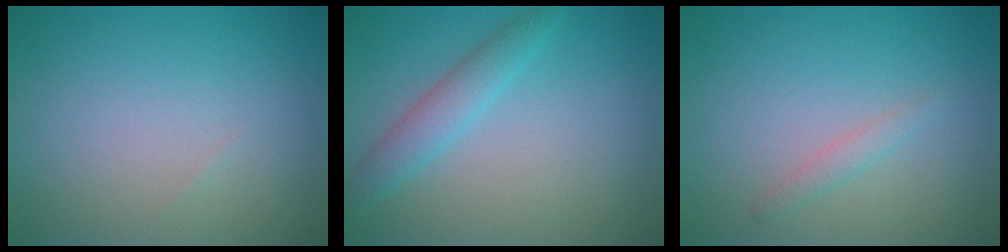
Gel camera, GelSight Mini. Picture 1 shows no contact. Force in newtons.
{"total": 2.6, "press": 2.6, "slide": 0.0}
{"total": 1.1, "press": 1.1, "slide": 0.2}